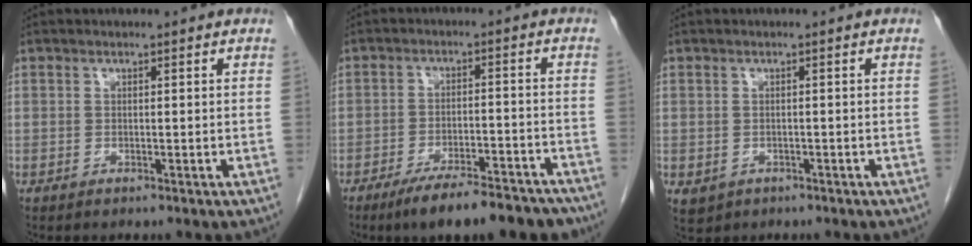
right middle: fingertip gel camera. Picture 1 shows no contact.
{"total": 12.3, "force": [-9.9, 2.7, 6.8], "torque": [-0.087, 0.005, -0.147]}
{"total": 2.5, "force": [-1.2, 2.1, 0.6], "torque": [-0.011, 0.001, -0.009]}